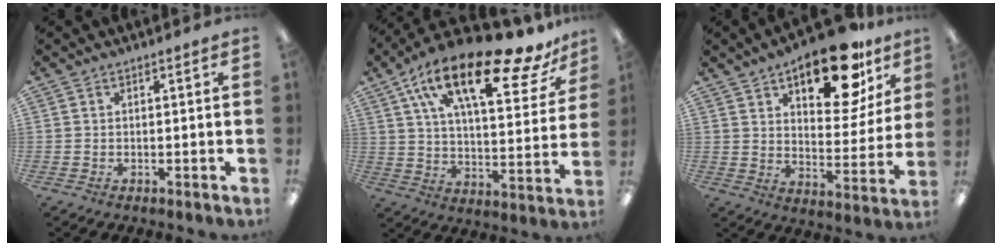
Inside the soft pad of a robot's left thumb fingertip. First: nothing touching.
{"total": 24.1, "force": [15.2, 8.1, 16.8], "torque": [-0.276, -0.080, 0.250]}
{"total": 19.8, "force": [12.5, 8.7, 12.7], "torque": [-0.167, -0.066, 0.202]}